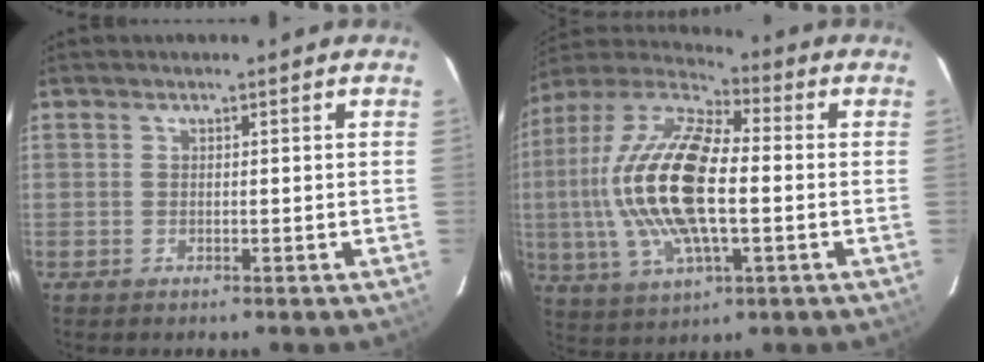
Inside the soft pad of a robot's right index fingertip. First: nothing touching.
{"total": 20.7, "force": [-0.7, 8.2, 19.0], "torque": [-0.379, 0.003, -0.020]}